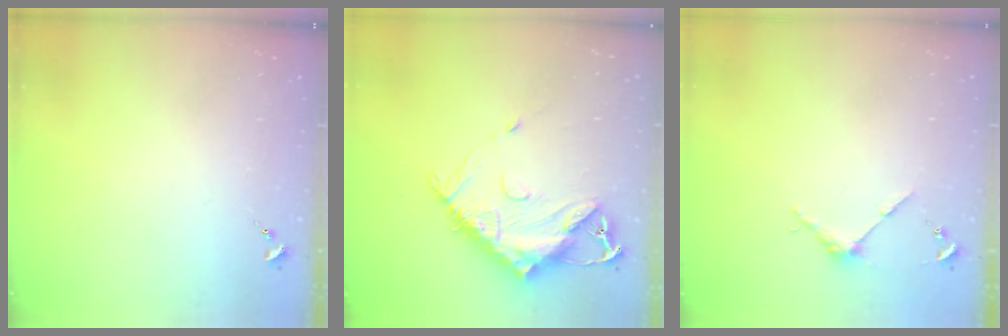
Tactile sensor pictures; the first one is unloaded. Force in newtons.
{"total": 14.5, "press": 14.4, "slide": 1.4}
{"total": 3.8, "press": 3.7, "slide": 0.4}